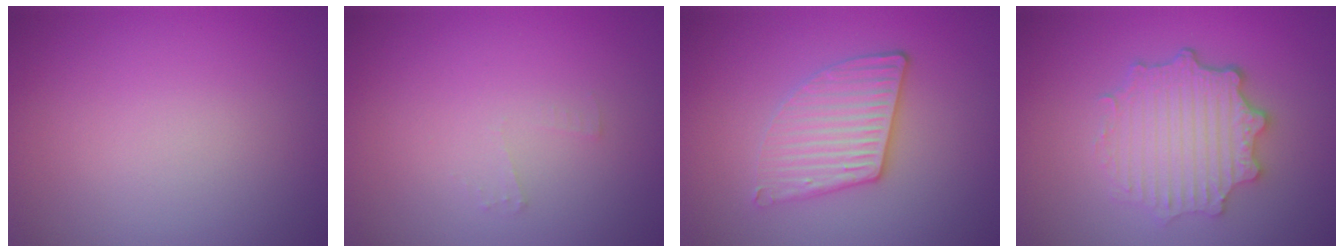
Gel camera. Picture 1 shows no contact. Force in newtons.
{"total": 0.7, "press": 0.7, "slide": 0.1}
{"total": 3.4, "press": 3.0, "slide": 1.5}
{"total": 5.0, "press": 3.9, "slide": 3.2}